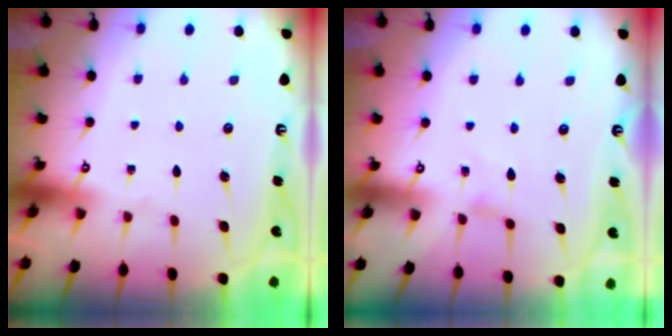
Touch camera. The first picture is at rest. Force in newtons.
{"total": 0.0}